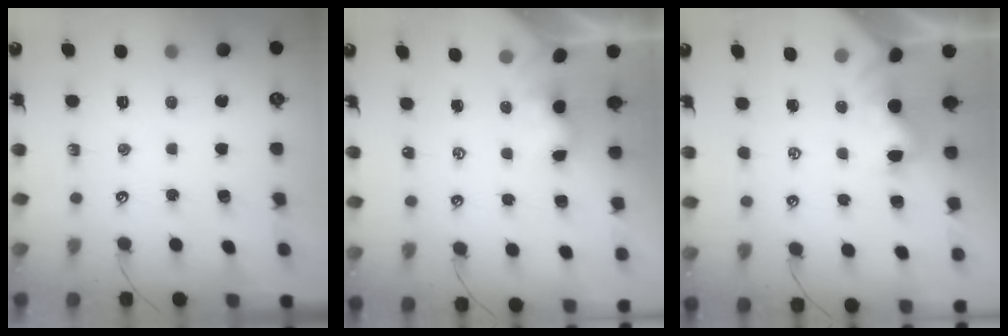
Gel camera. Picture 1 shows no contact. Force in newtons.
{"total": 0.5, "press": 0.4, "slide": 0.3}
{"total": 1.2, "press": 1.0, "slide": 0.6}